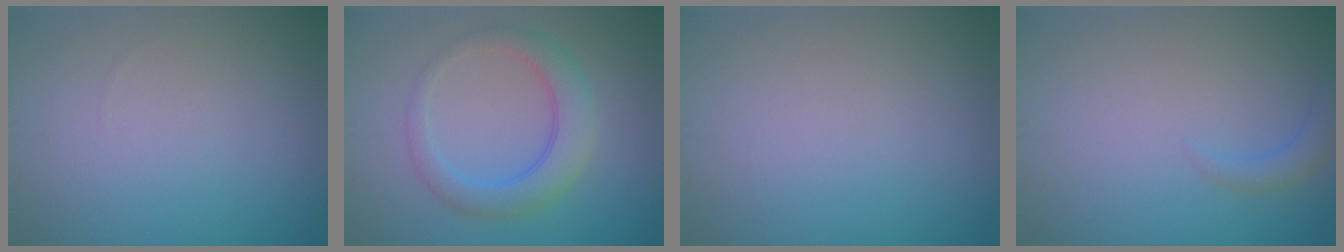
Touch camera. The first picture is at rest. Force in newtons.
{"total": 3.9, "press": 3.9, "slide": 0.2}
{"total": 0.0}
{"total": 1.4, "press": 1.4, "slide": 0.2}